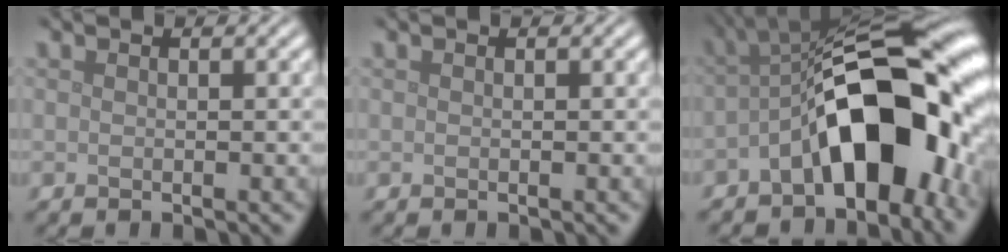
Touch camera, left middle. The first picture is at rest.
{"total": 0.0}
{"total": 12.5, "force": [-3.2, 5.9, 10.5], "torque": [-0.147, 0.013, -0.065]}